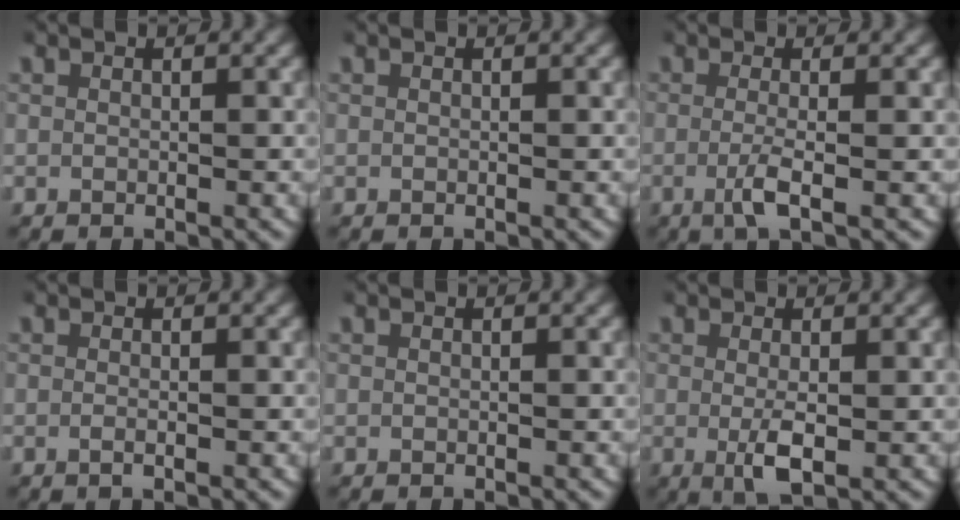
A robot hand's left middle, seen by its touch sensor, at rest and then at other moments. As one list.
[{"total": 0.0}, {"total": 2.3, "force": [-0.7, 0.0, 2.2], "torque": [-0.055, -0.013, -0.010]}, {"total": 0.7, "force": [-0.3, -0.1, 0.6], "torque": [-0.015, -0.003, -0.005]}, {"total": 0.0}, {"total": 2.8, "force": [-0.4, 0.8, 2.7], "torque": [-0.052, -0.014, -0.001]}]